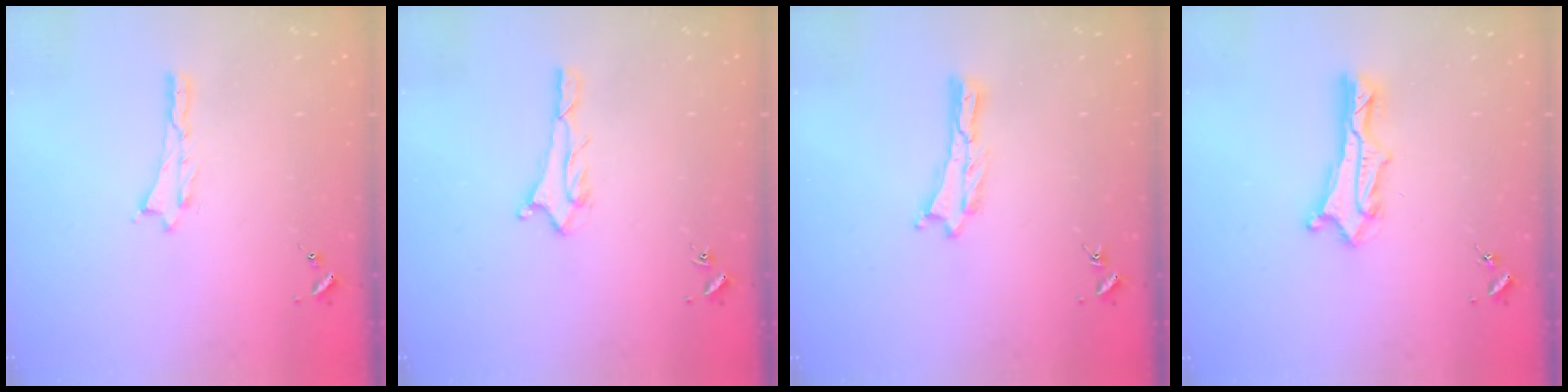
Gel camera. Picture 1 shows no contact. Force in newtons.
{"total": 1.6, "press": 1.6, "slide": 0.1}
{"total": 0.0}
{"total": 3.0, "press": 3.0, "slide": 0.2}